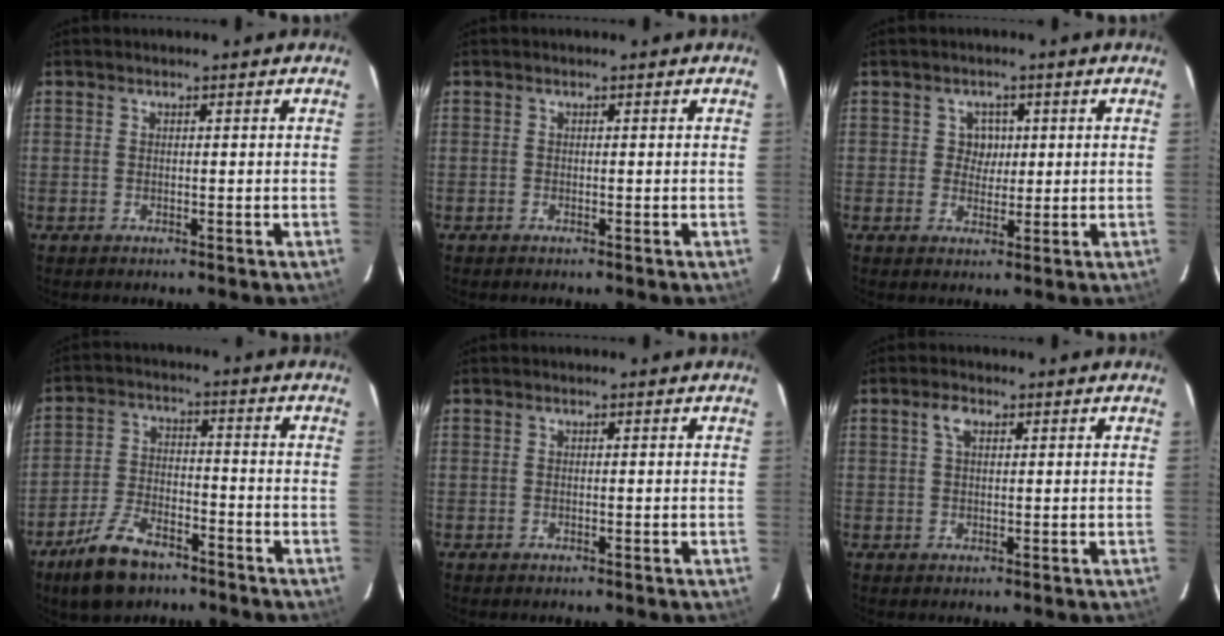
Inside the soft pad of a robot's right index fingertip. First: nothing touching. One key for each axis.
{"total": 0.0}
{"total": 2.9, "fx": 0.5, "fy": 2.9, "fz": 0.5, "tx": -0.004, "ty": 0.013, "tz": 0.008}
{"total": 10.9, "fx": -7.8, "fy": 4.9, "fz": 5.9, "tx": -0.137, "ty": -0.001, "tz": -0.139}
{"total": 0.0}
{"total": 2.4, "fx": 1.0, "fy": 1.2, "fz": 1.8, "tx": -0.036, "ty": 0.008, "tz": 0.019}